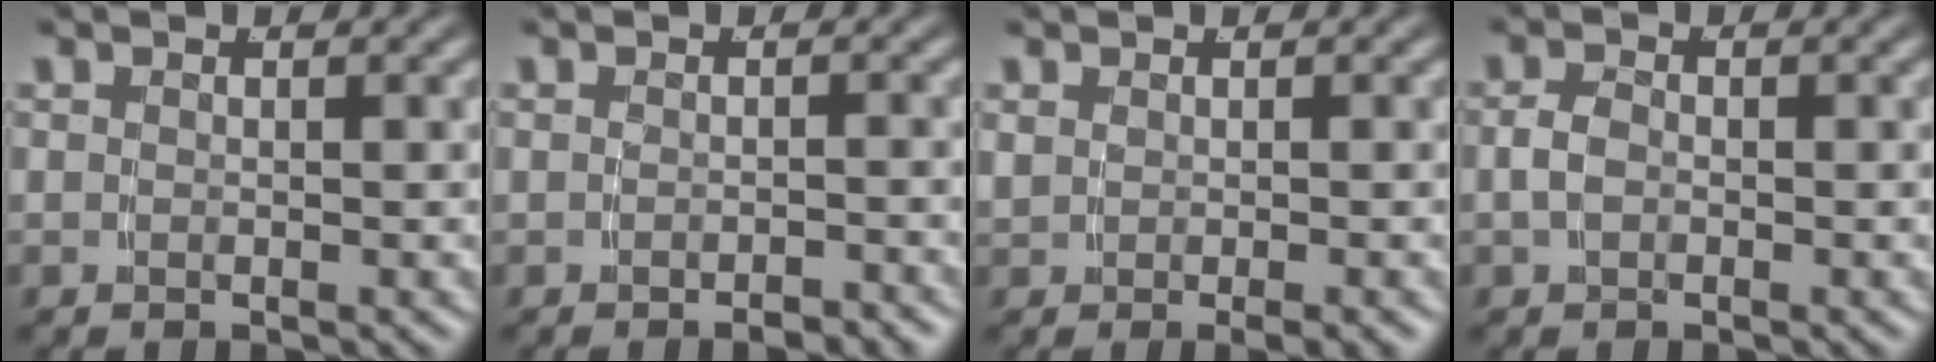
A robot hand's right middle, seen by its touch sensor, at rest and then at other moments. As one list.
[{"total": 1.5, "force": [-1.4, -0.2, 0.3], "torque": [-0.003, 0.000, -0.021]}, {"total": 1.1, "force": [-0.3, 0.1, 1.1], "torque": [-0.016, -0.005, 0.006]}, {"total": 1.4, "force": [-0.4, 0.7, 1.1], "torque": [-0.029, -0.004, -0.003]}]